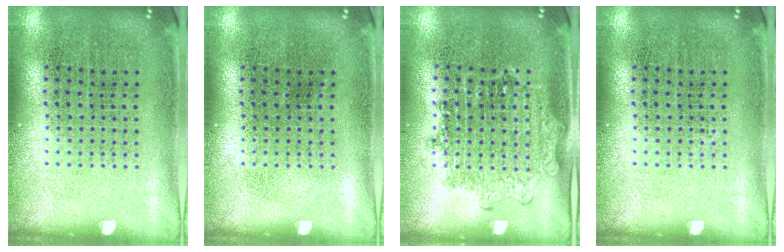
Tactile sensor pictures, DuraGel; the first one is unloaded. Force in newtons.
{"total": 0.0}
{"total": 1.4, "press": 1.2, "slide": 0.7}
{"total": 0.0}